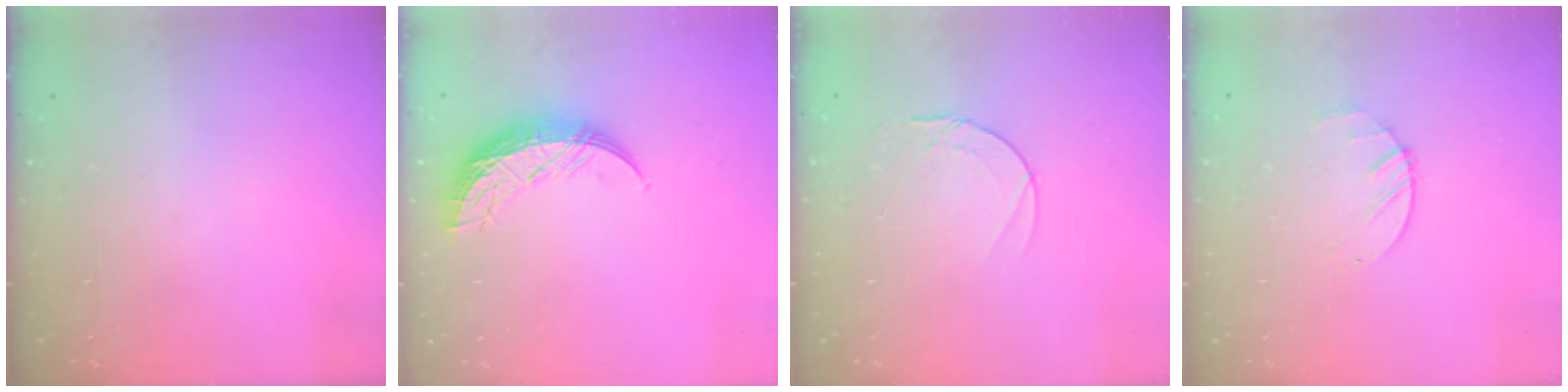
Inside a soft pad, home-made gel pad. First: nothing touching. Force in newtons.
{"total": 10.5, "press": 10.5, "slide": 0.8}
{"total": 3.9, "press": 3.9, "slide": 0.4}
{"total": 2.4, "press": 2.3, "slide": 0.3}